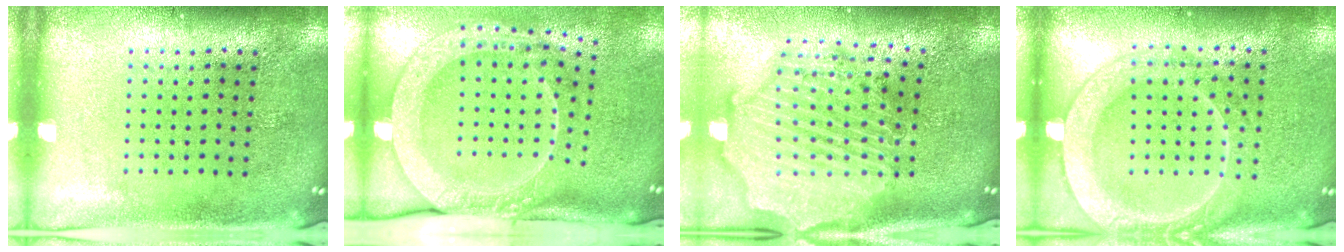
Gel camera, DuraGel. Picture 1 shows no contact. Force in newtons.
{"total": 2.9, "press": 2.1, "slide": 2.0}
{"total": 3.5, "press": 3.0, "slide": 1.9}
{"total": 2.0, "press": 2.0, "slide": 0.3}